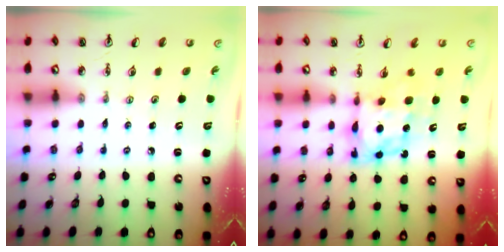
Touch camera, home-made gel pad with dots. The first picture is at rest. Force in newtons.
{"total": 7.1, "press": 7.1, "slide": 0.9}